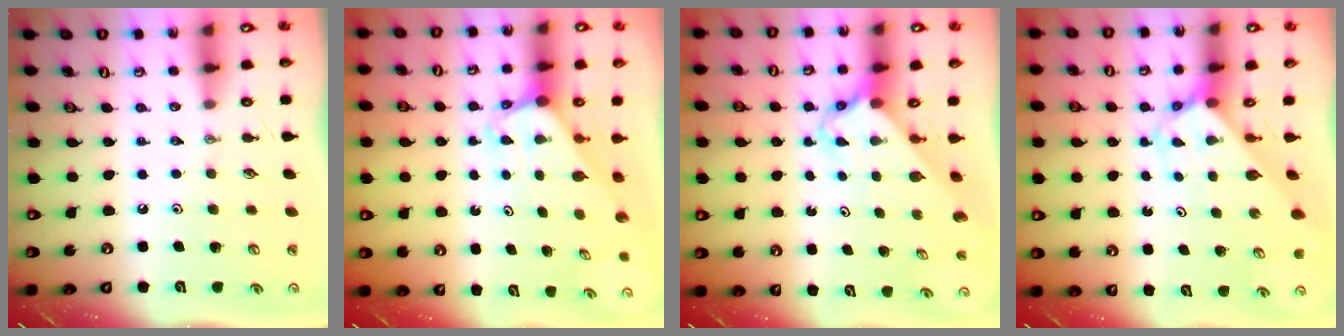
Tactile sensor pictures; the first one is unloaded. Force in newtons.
{"total": 1.9, "press": 1.9, "slide": 0.1}
{"total": 2.3, "press": 2.3, "slide": 0.2}
{"total": 2.7, "press": 2.7, "slide": 0.2}